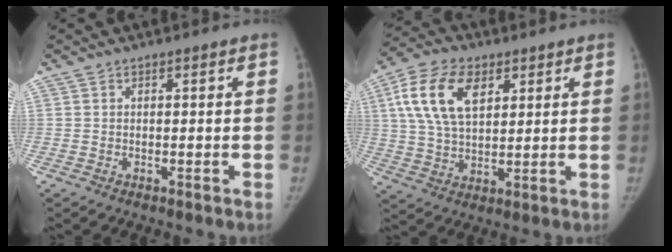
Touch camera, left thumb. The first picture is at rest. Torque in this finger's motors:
{"motor_torque": [0.19, 0.63, 1.45, -1.28, 0.15]}